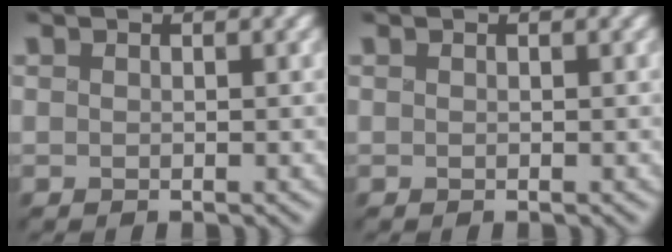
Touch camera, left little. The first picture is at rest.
{"total": 0.0}